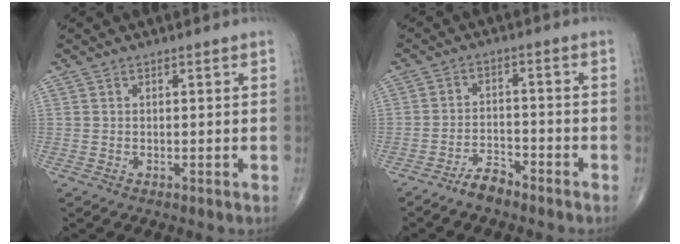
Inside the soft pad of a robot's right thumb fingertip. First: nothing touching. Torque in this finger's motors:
{"motor_torque": [0.69, -0.12, -0.23, -0.29, 0.03]}